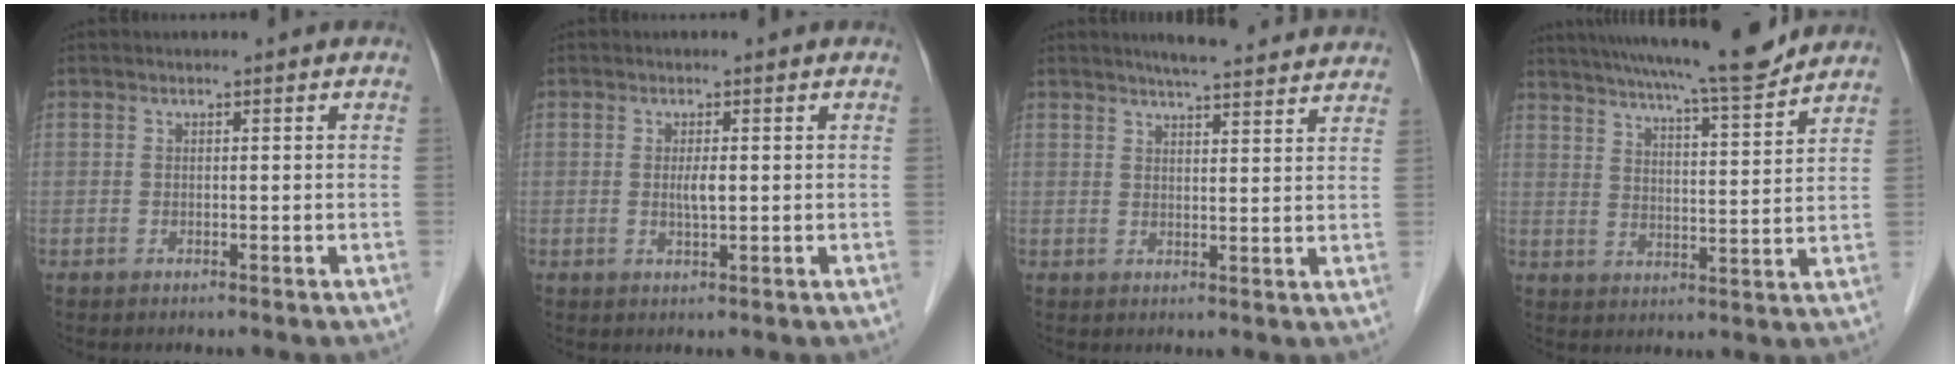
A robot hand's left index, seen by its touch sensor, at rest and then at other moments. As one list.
[{"total": 2.0, "force": [0.1, 0.4, 1.9], "torque": [-0.040, -0.001, 0.002]}, {"total": 12.7, "force": [11.7, 1.1, 4.9], "torque": [-0.060, 0.009, 0.135]}, {"total": 15.6, "force": [13.8, 0.2, 7.2], "torque": [-0.116, -0.001, 0.199]}]